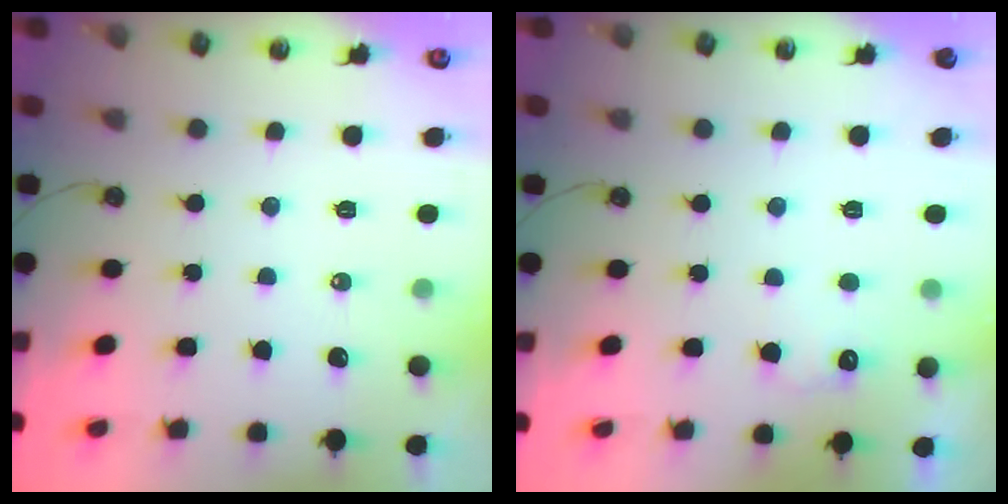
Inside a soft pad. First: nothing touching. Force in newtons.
{"total": 5.7, "press": 5.6, "slide": 1.2}